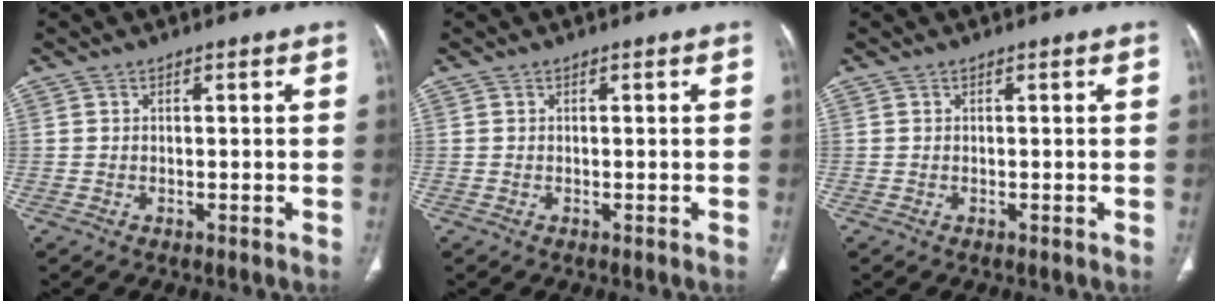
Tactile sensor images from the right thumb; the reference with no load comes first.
{"total": 0.0}
{"total": 0.0}